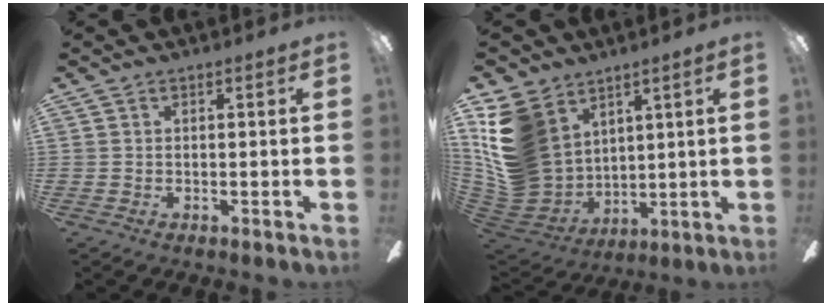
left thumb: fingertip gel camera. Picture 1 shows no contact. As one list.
[{"total": 17.9, "force": [7.3, 13.2, 9.6], "torque": [-0.246, -0.044, 0.139]}]